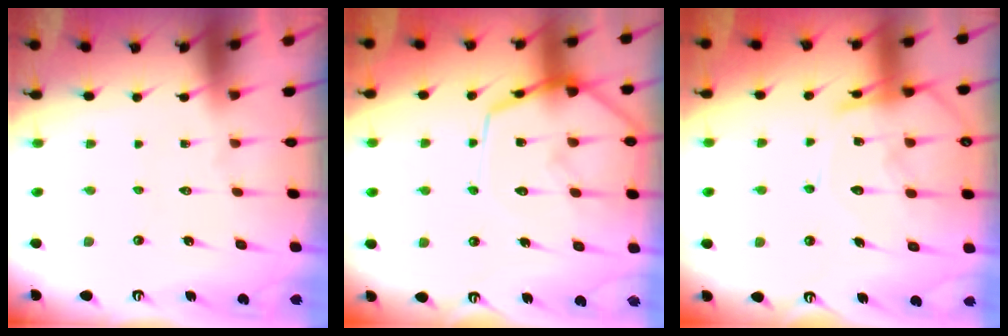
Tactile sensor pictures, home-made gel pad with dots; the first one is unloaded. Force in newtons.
{"total": 14.2, "press": 14.2, "slide": 1.3}
{"total": 14.2, "press": 14.1, "slide": 1.2}